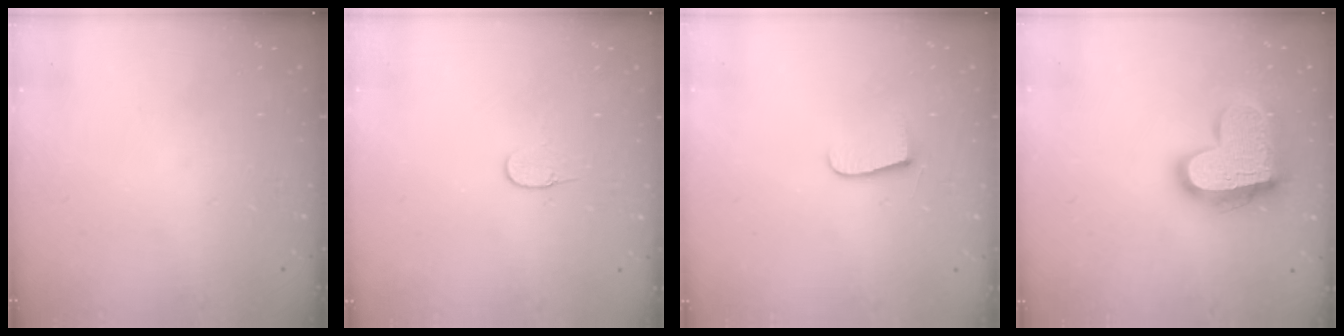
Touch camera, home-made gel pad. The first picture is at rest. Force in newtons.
{"total": 4.9, "press": 4.9, "slide": 0.4}
{"total": 6.5, "press": 6.5, "slide": 0.8}
{"total": 18.2, "press": 18.1, "slide": 1.4}